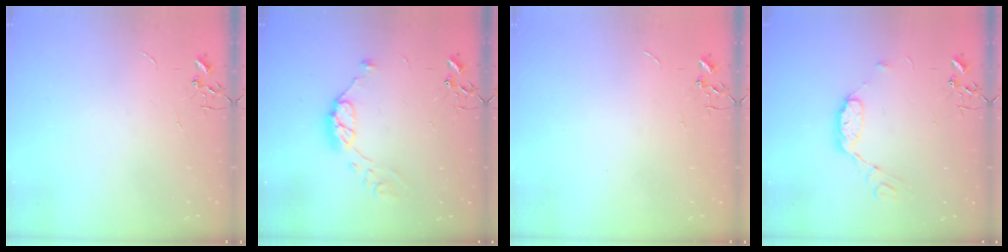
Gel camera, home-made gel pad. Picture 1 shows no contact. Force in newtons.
{"total": 9.7, "press": 9.7, "slide": 0.5}
{"total": 0.0}
{"total": 9.1, "press": 9.1, "slide": 0.6}